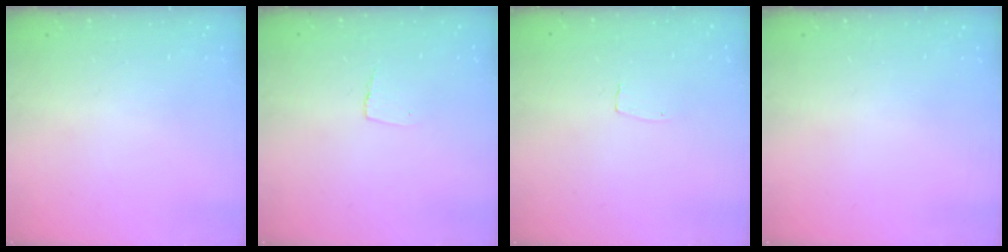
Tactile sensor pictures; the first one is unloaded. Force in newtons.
{"total": 4.1, "press": 4.1, "slide": 0.2}
{"total": 3.0, "press": 3.0, "slide": 0.2}
{"total": 0.0}